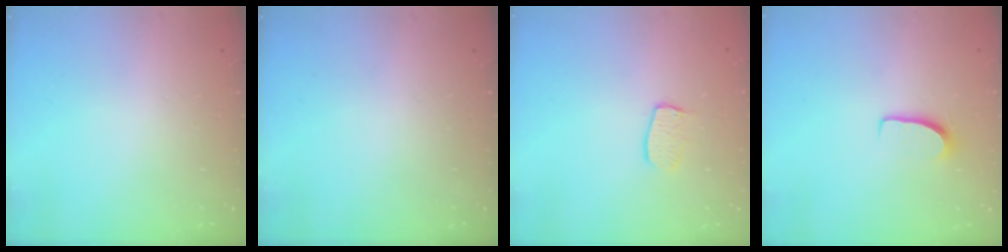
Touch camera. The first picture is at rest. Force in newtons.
{"total": 0.0}
{"total": 6.8, "press": 6.8, "slide": 0.3}
{"total": 6.7, "press": 6.7, "slide": 0.5}